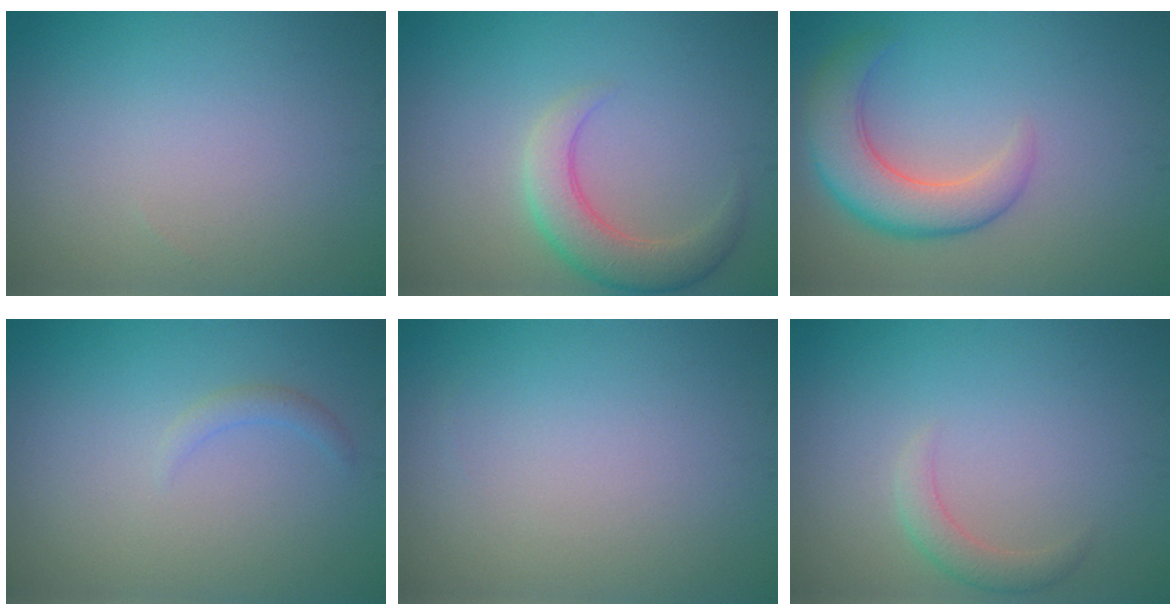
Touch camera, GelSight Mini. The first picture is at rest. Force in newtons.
{"total": 4.0, "press": 3.9, "slide": 0.3}
{"total": 5.4, "press": 5.4, "slide": 0.3}
{"total": 1.0, "press": 1.0, "slide": 0.2}
{"total": 0.0}
{"total": 1.7, "press": 1.7, "slide": 0.3}